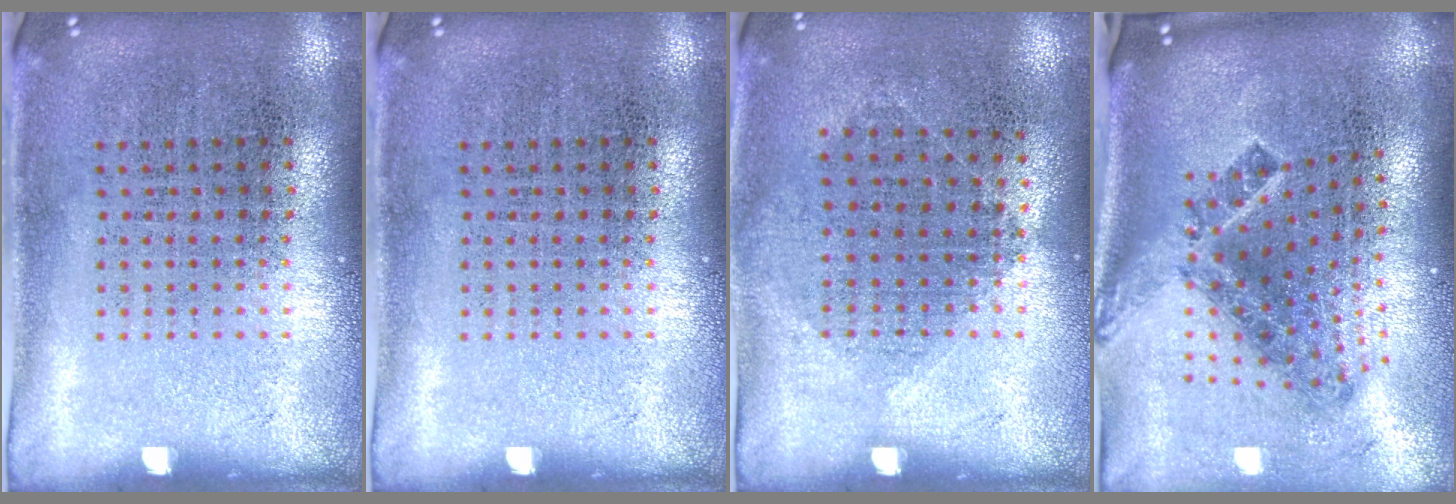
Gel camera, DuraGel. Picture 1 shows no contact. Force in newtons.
{"total": 0.0}
{"total": 1.0, "press": 0.9, "slide": 0.4}
{"total": 2.2, "press": 1.4, "slide": 1.7}